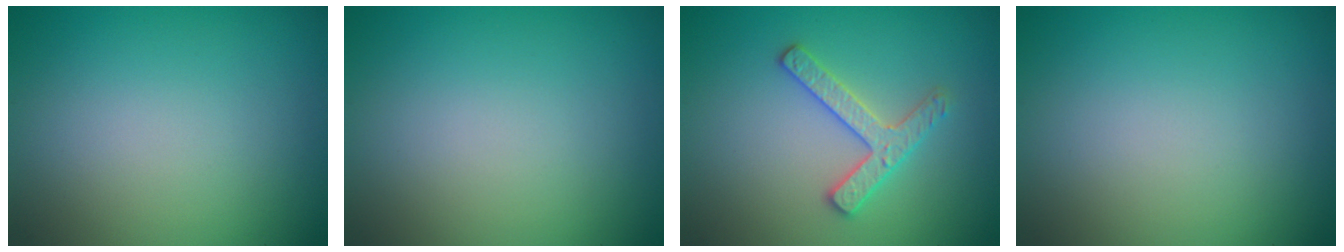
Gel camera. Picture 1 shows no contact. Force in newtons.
{"total": 0.0}
{"total": 2.5, "press": 2.5, "slide": 0.4}
{"total": 0.0}